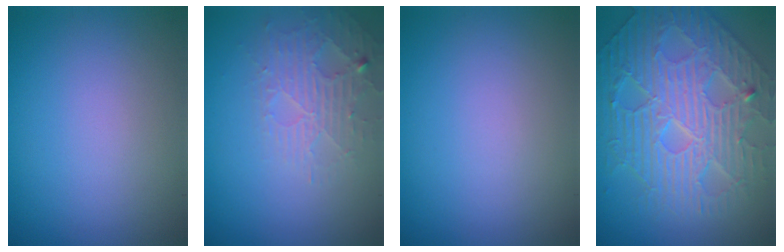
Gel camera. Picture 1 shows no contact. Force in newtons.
{"total": 3.1, "press": 3.0, "slide": 0.6}
{"total": 0.0}
{"total": 6.4, "press": 5.5, "slide": 3.3}